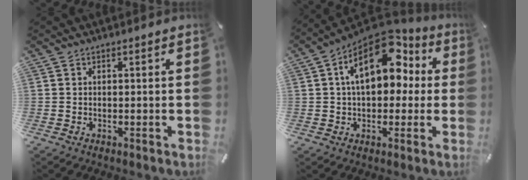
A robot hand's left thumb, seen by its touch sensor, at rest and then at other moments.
{"total": 17.8, "force": [5.3, 11.2, 12.8], "torque": [-0.201, -0.019, 0.089]}